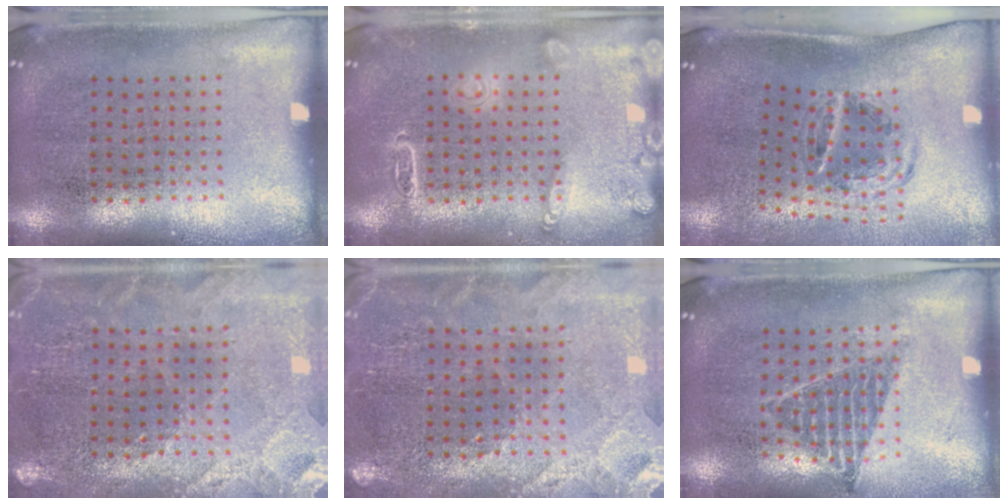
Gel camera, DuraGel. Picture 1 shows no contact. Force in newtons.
{"total": 2.5, "press": 2.5, "slide": 0.3}
{"total": 1.2, "press": 1.0, "slide": 0.6}
{"total": 0.9, "press": 0.8, "slide": 0.2}
{"total": 0.9, "press": 0.8, "slide": 0.2}
{"total": 0.9, "press": 0.9, "slide": 0.2}